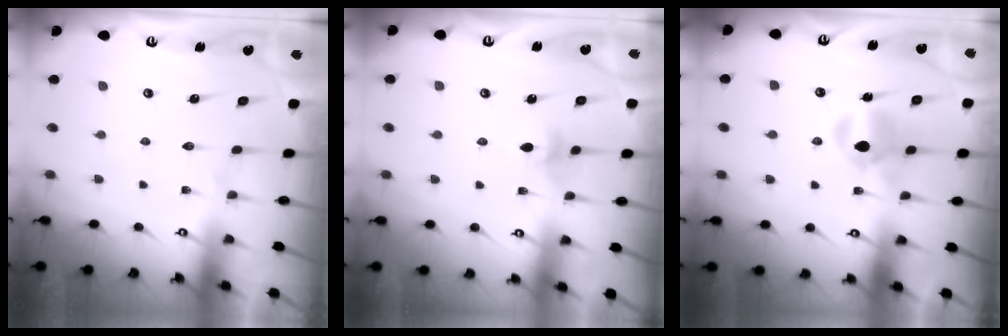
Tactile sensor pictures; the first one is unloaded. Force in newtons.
{"total": 3.7, "press": 3.6, "slide": 0.8}
{"total": 7.8, "press": 7.7, "slide": 0.7}